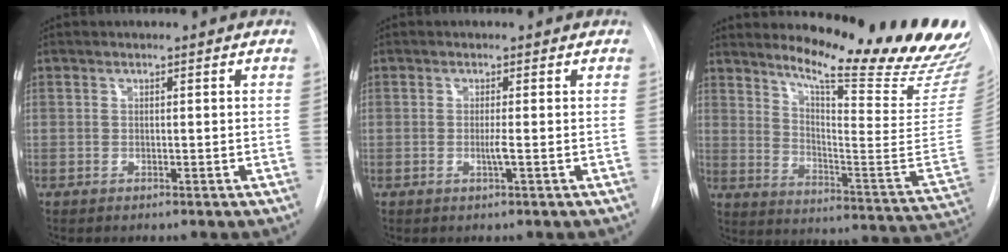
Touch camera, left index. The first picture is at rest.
{"total": 1.3, "force": [-0.3, -0.3, 1.2], "torque": [-0.027, -0.002, -0.007]}
{"total": 23.6, "force": [20.7, 0.9, 11.3], "torque": [-0.167, -0.124, 0.267]}